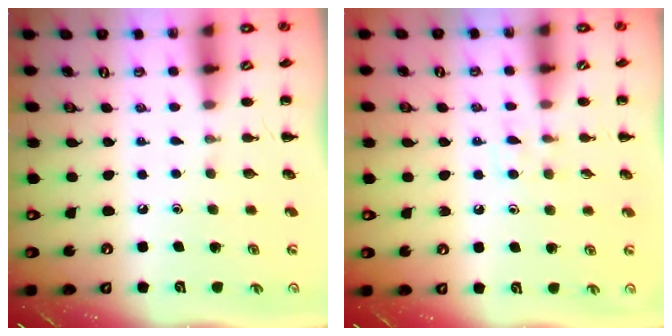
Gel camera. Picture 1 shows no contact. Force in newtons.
{"total": 5.9, "press": 5.6, "slide": 2.0}